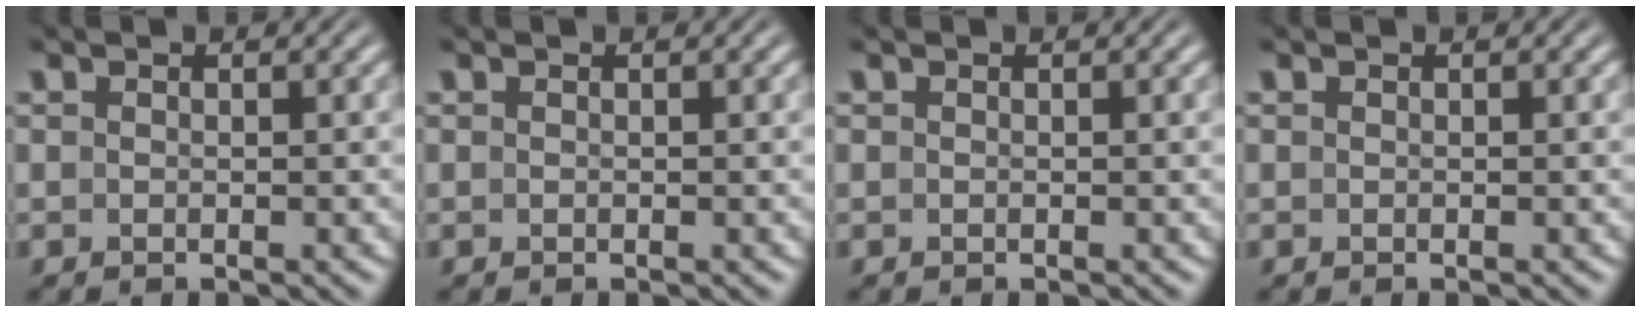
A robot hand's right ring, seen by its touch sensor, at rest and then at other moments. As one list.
[{"total": 0.0}, {"total": 0.0}, {"total": 0.0}]